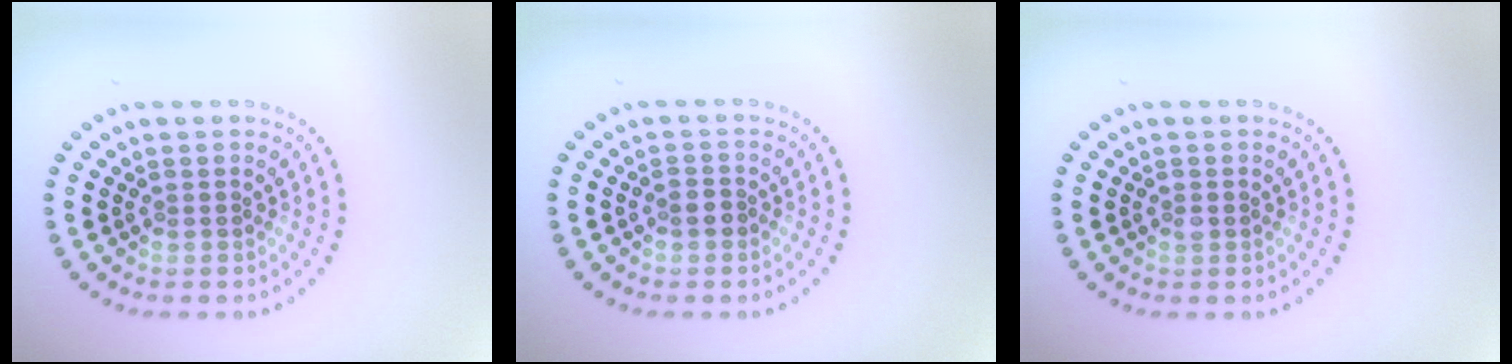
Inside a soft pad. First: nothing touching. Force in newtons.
{"total": 1.4, "press": 1.3, "slide": 0.4}
{"total": 0.8, "press": 0.8, "slide": 0.1}